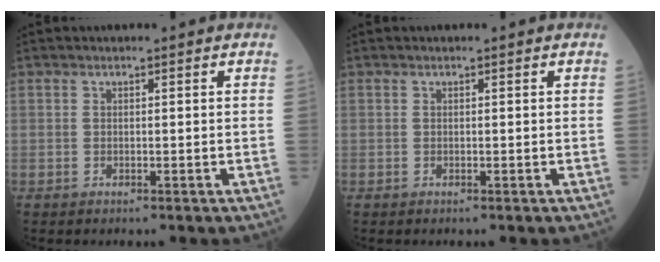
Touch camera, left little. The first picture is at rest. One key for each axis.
{"total": 0.0}